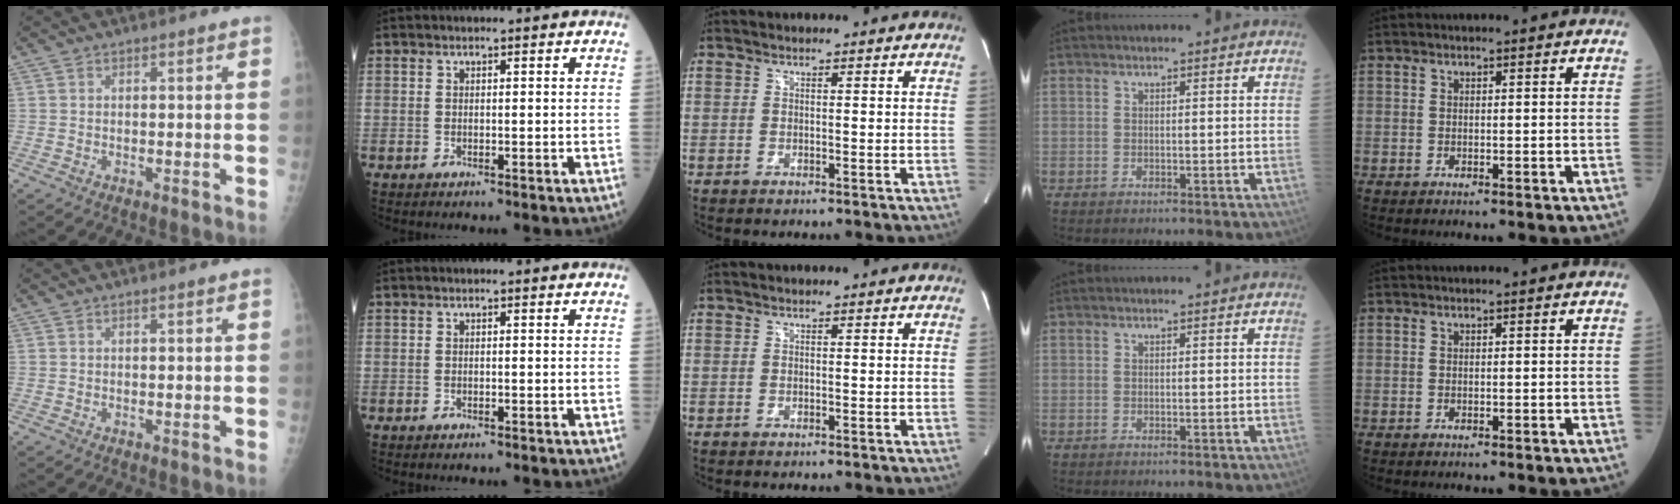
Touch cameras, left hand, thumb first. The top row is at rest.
{}